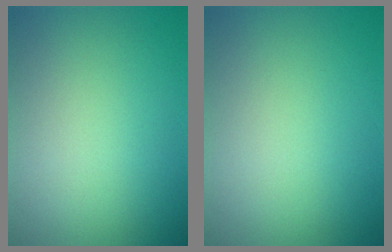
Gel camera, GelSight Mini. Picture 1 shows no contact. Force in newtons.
{"total": 0.0}